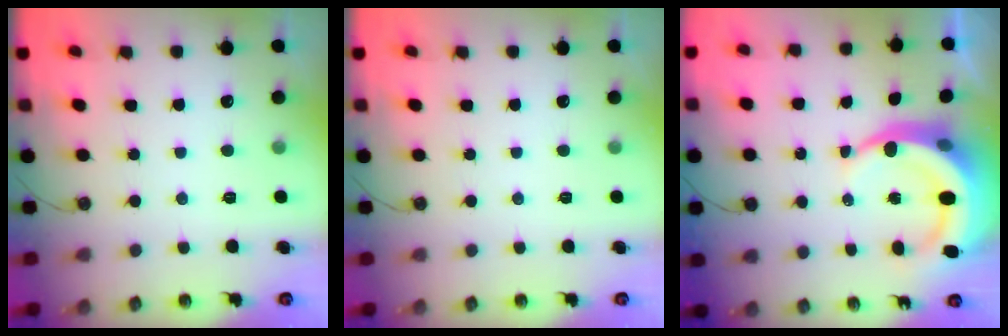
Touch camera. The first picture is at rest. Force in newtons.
{"total": 0.0}
{"total": 12.2, "press": 12.0, "slide": 2.3}